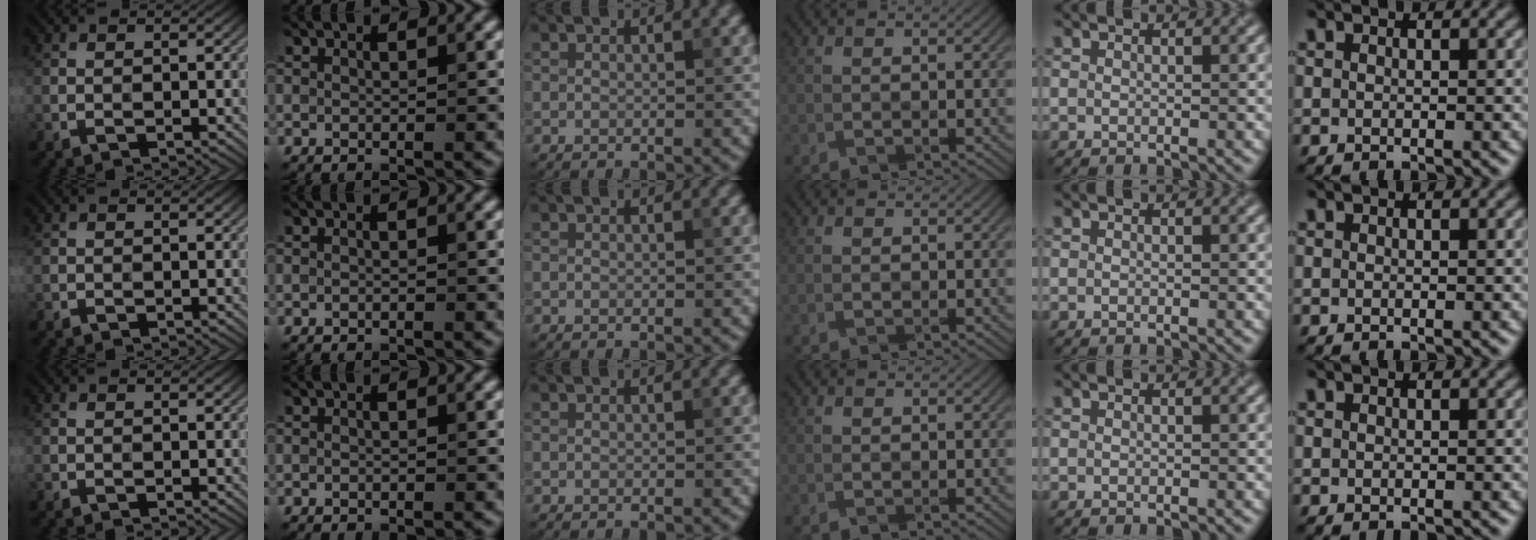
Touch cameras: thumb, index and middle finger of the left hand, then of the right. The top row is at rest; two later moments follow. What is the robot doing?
{"motion": "wrap", "object": "tissue paper"}